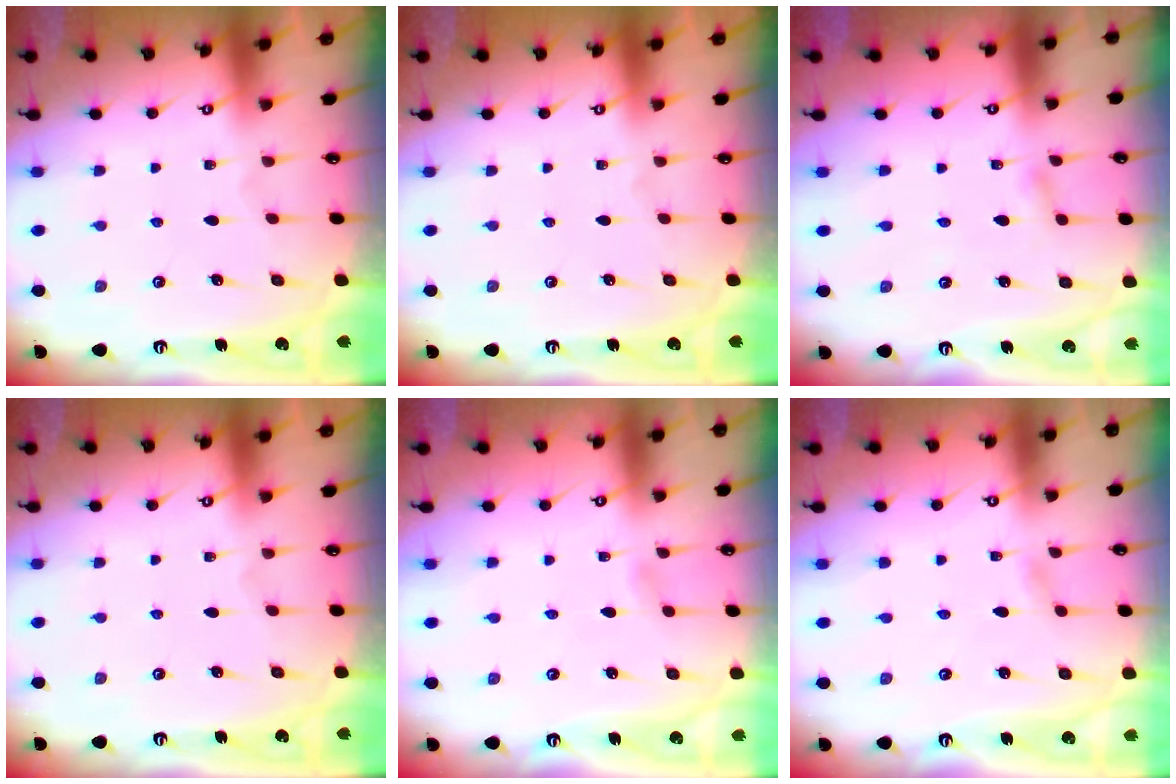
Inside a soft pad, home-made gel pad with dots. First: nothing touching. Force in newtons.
{"total": 0.0}
{"total": 2.8, "press": 2.8, "slide": 0.3}
{"total": 0.0}
{"total": 1.7, "press": 1.7, "slide": 0.1}
{"total": 1.4, "press": 1.4, "slide": 0.2}